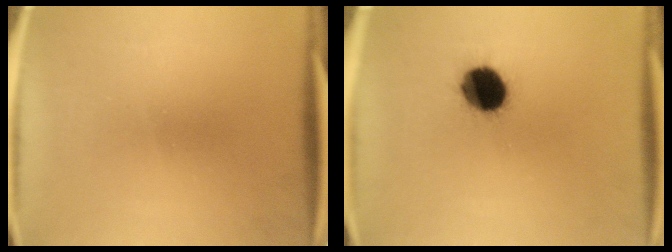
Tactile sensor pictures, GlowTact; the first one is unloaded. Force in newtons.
{"total": 11.6}